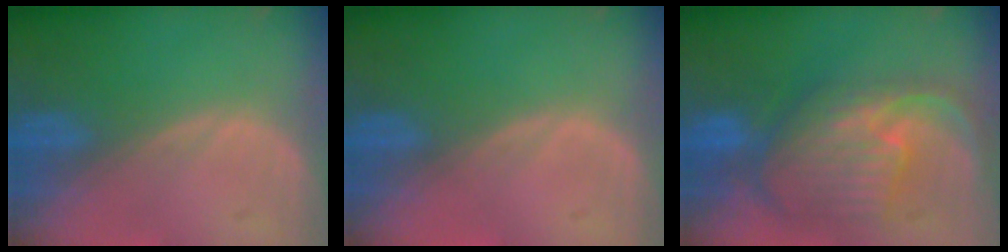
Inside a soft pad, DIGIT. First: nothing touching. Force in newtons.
{"total": 0.0}
{"total": 10.6, "press": 9.5, "slide": 4.7}